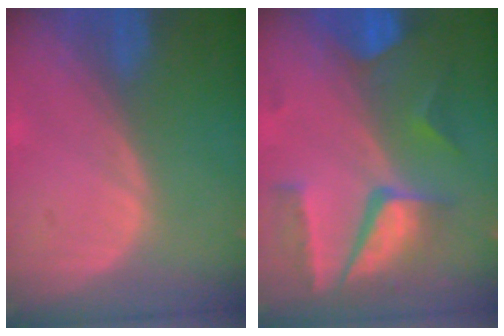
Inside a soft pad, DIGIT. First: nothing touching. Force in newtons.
{"total": 10.3, "press": 8.6, "slide": 5.6}